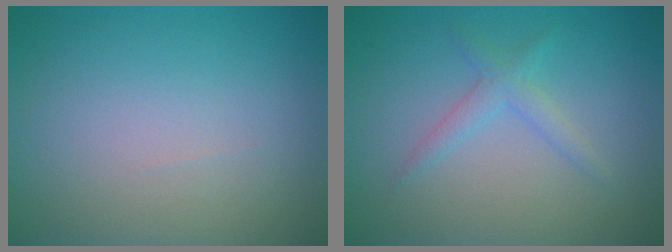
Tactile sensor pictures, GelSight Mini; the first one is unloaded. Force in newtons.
{"total": 1.7, "press": 1.7, "slide": 0.1}